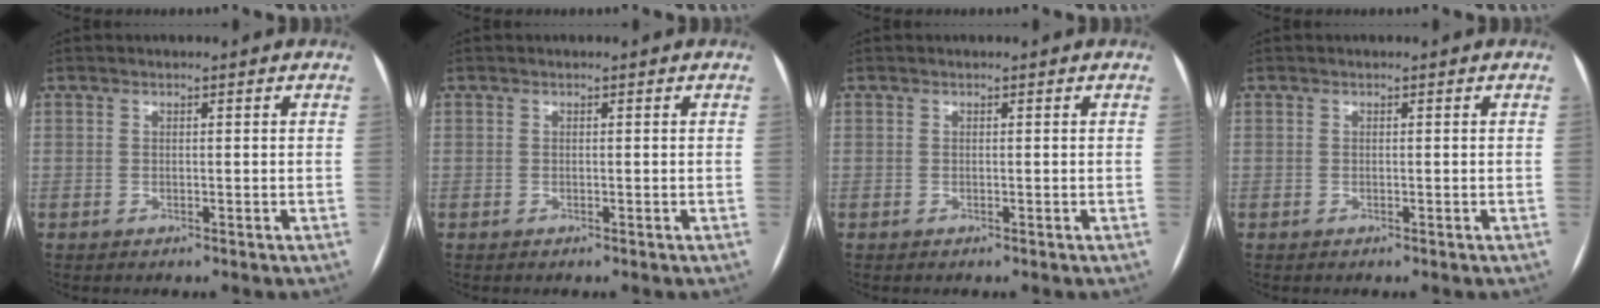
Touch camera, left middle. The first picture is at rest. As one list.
[{"total": 0.0}, {"total": 0.0}, {"total": 0.0}]